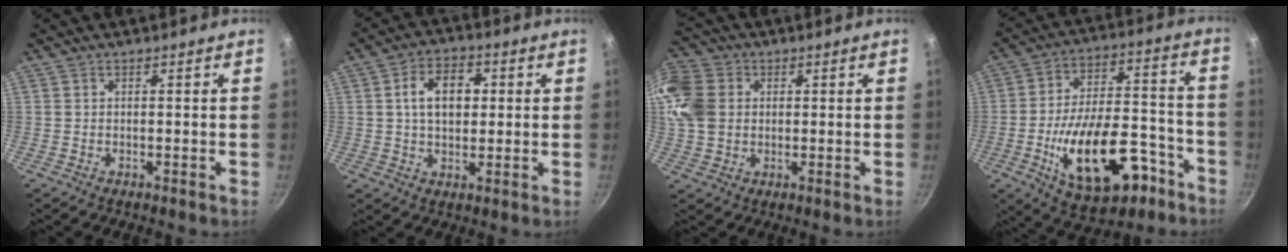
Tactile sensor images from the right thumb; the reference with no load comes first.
{"total": 9.3, "force": [1.5, 6.2, 6.7], "torque": [-0.088, 0.010, 0.019]}
{"total": 13.3, "force": [2.2, 10.9, 7.3], "torque": [-0.150, 0.010, 0.033]}
{"total": 22.8, "force": [-9.4, 11.6, 17.2], "torque": [-0.244, 0.066, -0.127]}